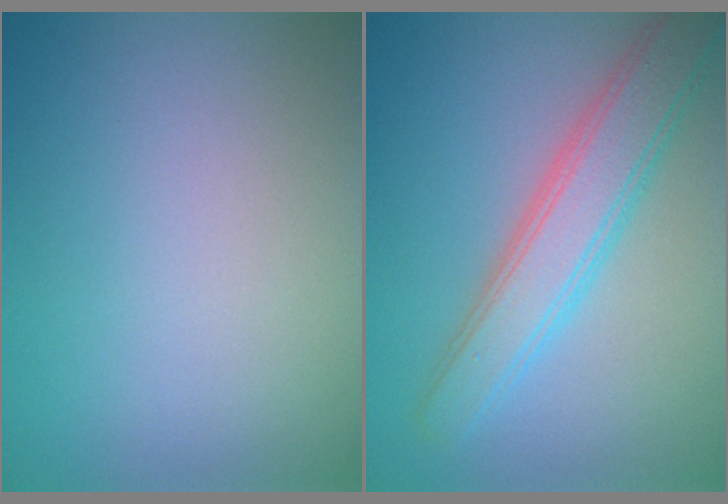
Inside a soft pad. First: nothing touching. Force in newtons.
{"total": 5.0, "press": 5.0, "slide": 0.2}